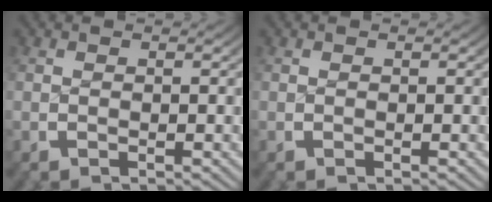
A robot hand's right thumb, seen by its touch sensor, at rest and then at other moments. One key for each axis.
{"total": 0.0}